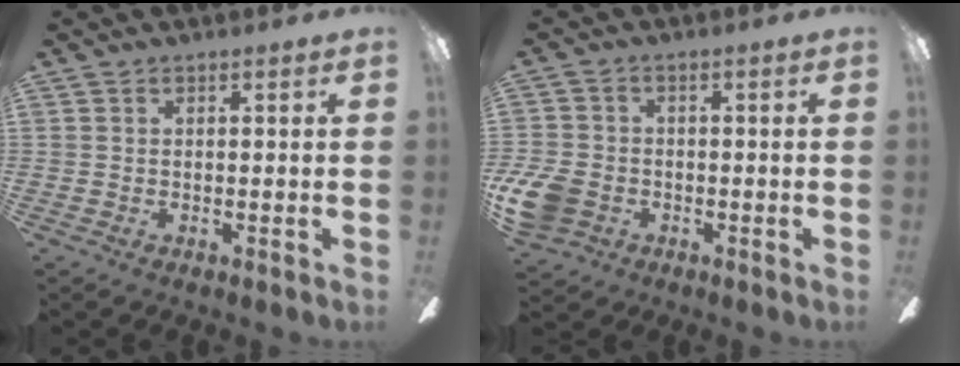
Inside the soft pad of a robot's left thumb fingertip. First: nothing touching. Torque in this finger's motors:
{"motor_torque": [-0.08, 1.30, 0.24, -0.28, 0.06]}